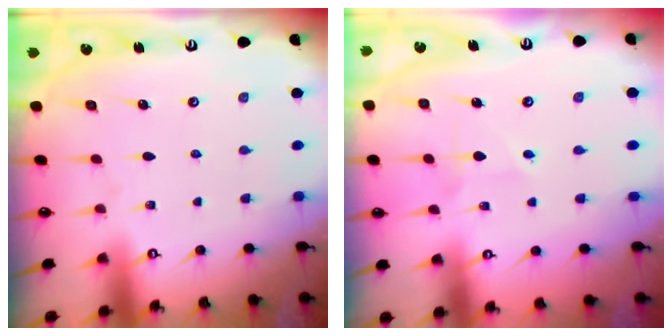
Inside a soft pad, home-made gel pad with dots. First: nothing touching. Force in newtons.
{"total": 4.4, "press": 4.3, "slide": 0.5}